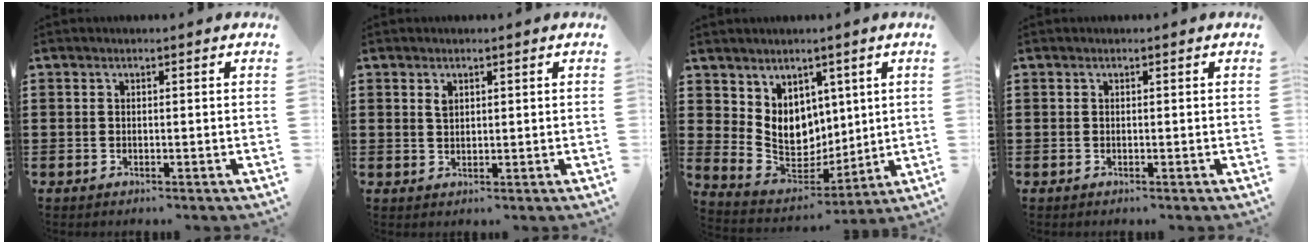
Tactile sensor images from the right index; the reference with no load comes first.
{"total": 1.5, "force": [0.8, 0.8, 0.9], "torque": [-0.020, 0.004, 0.015]}
{"total": 8.0, "force": [3.5, 6.8, 2.4], "torque": [-0.073, -0.024, 0.076]}
{"total": 0.0}